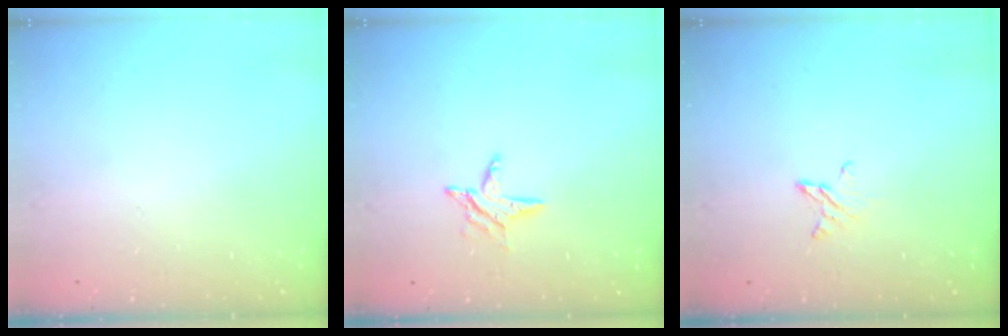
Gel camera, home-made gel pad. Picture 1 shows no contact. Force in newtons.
{"total": 5.8, "press": 5.7, "slide": 0.6}
{"total": 4.1, "press": 4.1, "slide": 0.4}